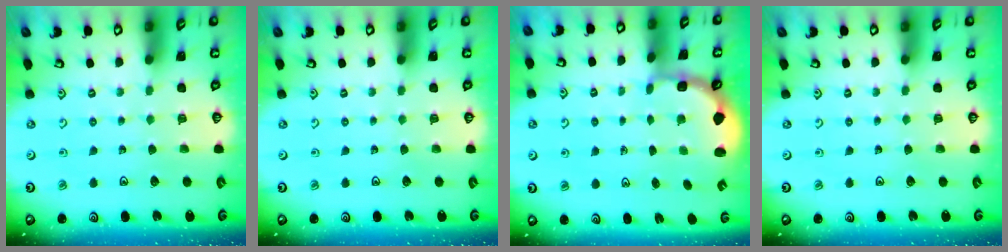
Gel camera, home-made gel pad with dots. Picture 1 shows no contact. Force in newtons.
{"total": 0.0}
{"total": 2.7, "press": 2.1, "slide": 1.7}
{"total": 0.0}